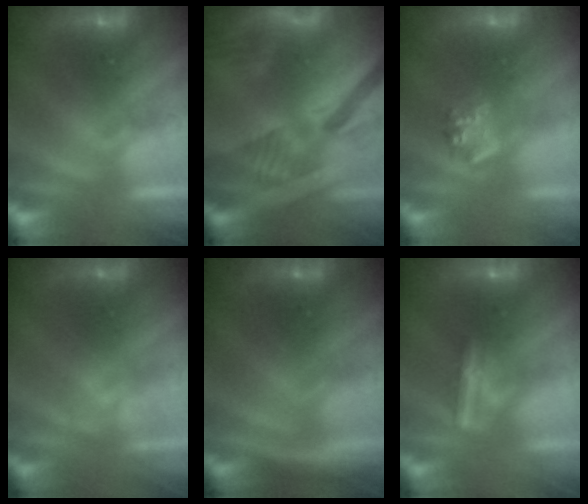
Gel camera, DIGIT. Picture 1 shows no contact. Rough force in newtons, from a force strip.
{"total": 6.1}
{"total": 2.3}
{"total": 2.5}
{"total": 1.3}
{"total": 8.3}